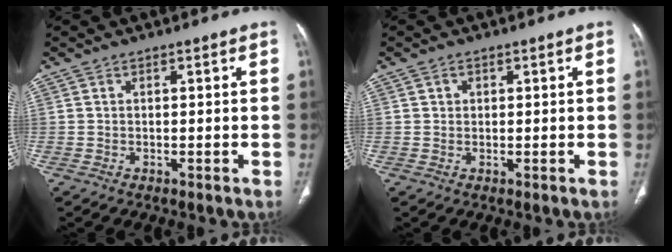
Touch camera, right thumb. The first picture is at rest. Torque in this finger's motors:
{"motor_torque": [-0.14, 0.20, -0.09, 0.10, 0.05]}